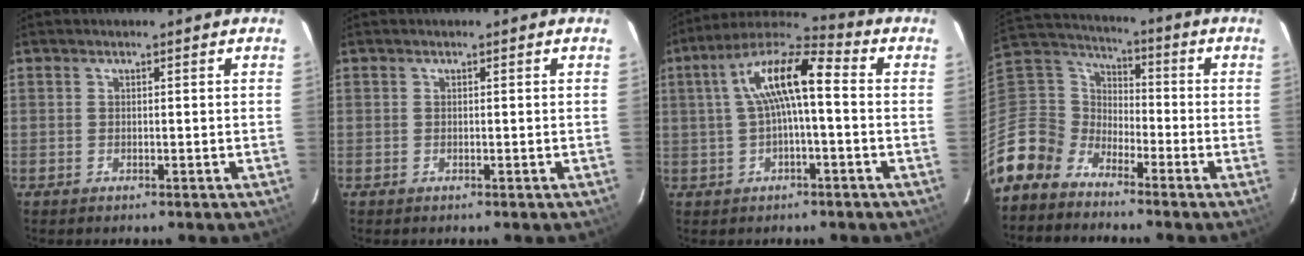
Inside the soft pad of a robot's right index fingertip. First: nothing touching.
{"total": 0.0}
{"total": 11.4, "force": [0.7, 2.9, 11.0], "torque": [-0.206, 0.028, 0.008]}
{"total": 11.2, "force": [-8.2, 7.4, 1.8], "torque": [-0.082, 0.031, -0.183]}